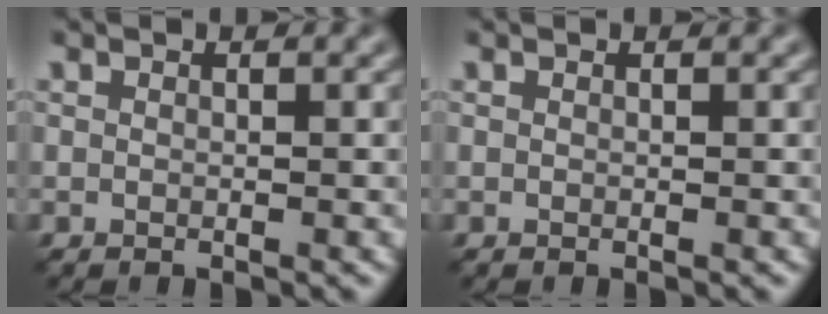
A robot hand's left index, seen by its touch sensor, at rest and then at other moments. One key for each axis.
{"total": 0.0}